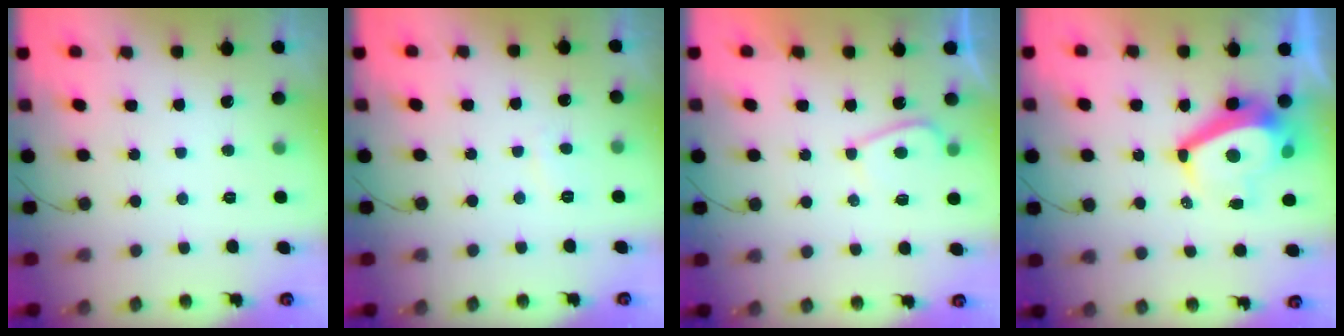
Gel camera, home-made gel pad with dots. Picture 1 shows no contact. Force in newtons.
{"total": 1.6, "press": 1.6, "slide": 0.5}
{"total": 3.5, "press": 3.4, "slide": 0.8}
{"total": 10.2, "press": 10.1, "slide": 1.4}